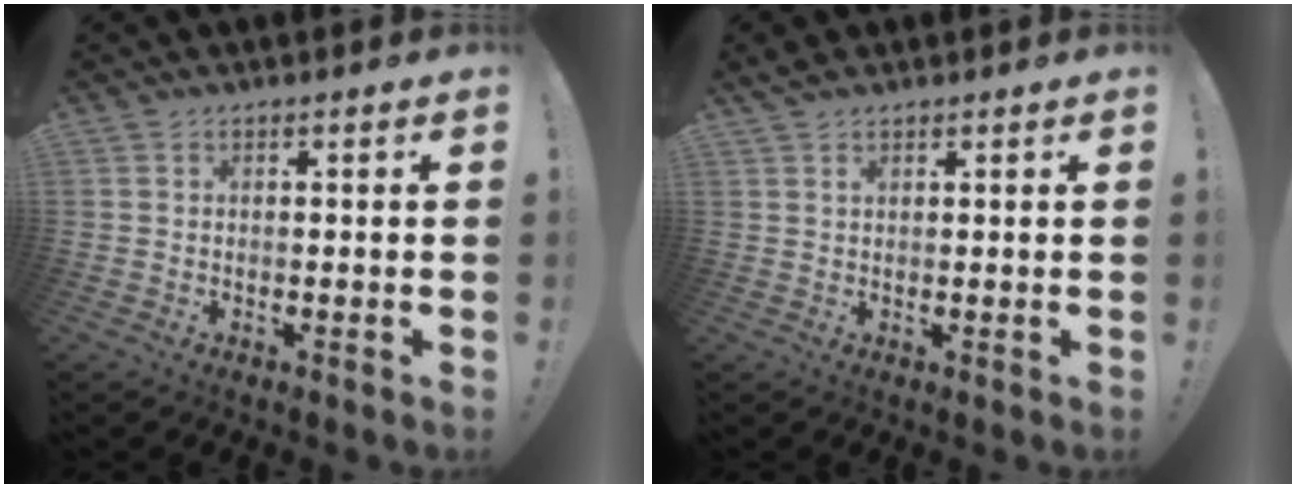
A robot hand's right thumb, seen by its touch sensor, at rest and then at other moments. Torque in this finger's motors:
{"motor_torque": [-0.18, 0.23, 0.32, 0.26, 0.05]}